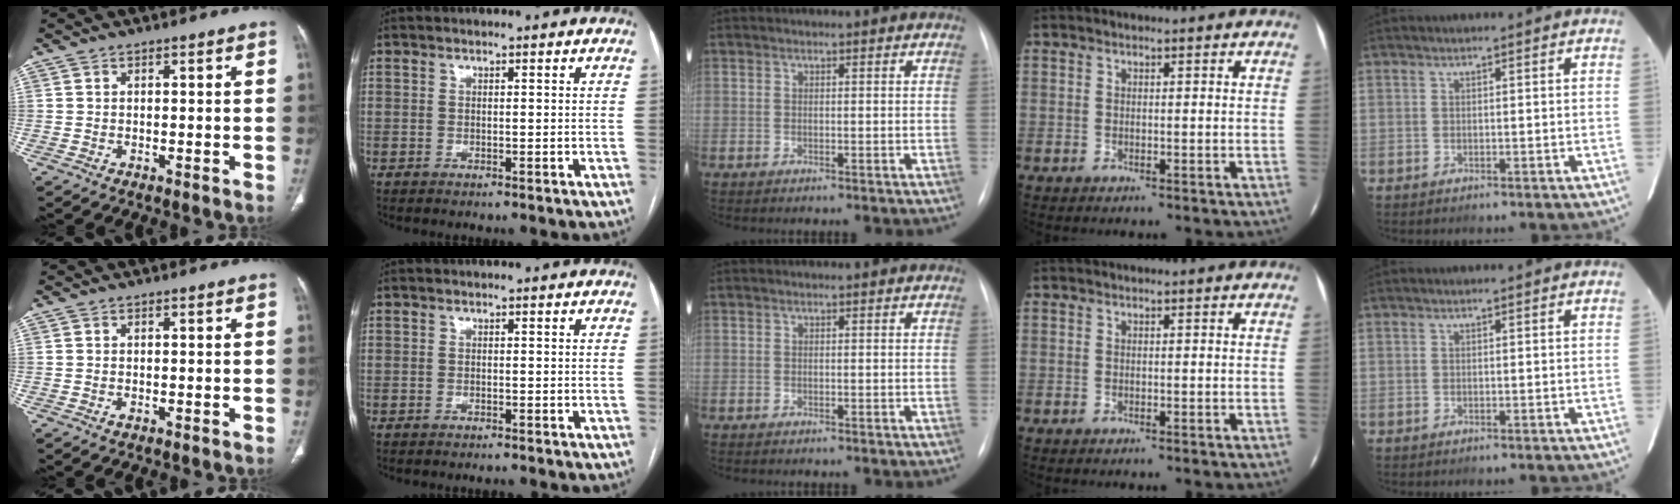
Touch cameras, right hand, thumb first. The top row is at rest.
{"thumb": {"total": 0.5, "force": [-0.3, 0.3, 0.4], "torque": [-0.009, 0.000, -0.004]}, "index": {"total": 0.8, "force": [-0.7, 0.0, 0.3], "torque": [-0.010, -0.001, -0.010]}}